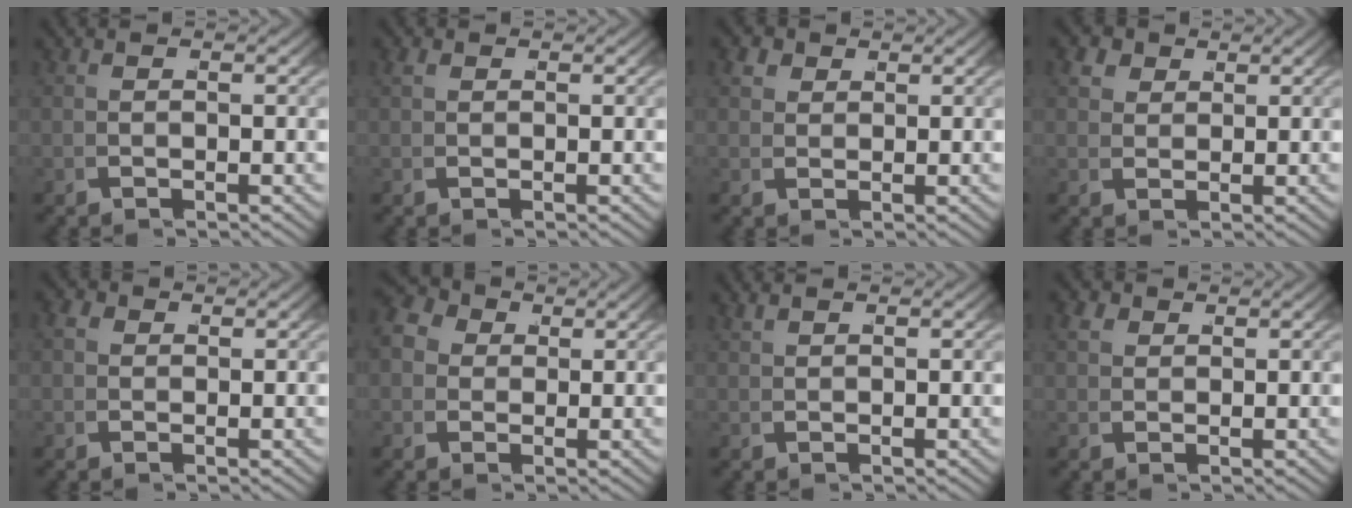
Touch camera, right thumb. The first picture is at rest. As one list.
[{"total": 0.9, "force": [0.4, 0.7, 0.3], "torque": [-0.007, -0.002, 0.010]}, {"total": 2.6, "force": [1.5, 2.0, 0.8], "torque": [-0.027, -0.005, 0.031]}, {"total": 3.3, "force": [1.8, 2.5, 1.1], "torque": [-0.035, -0.005, 0.038]}, {"total": 1.7, "force": [0.5, 1.5, 0.5], "torque": [-0.014, 0.000, 0.006]}, {"total": 7.2, "force": [2.0, 6.1, 3.4], "torque": [-0.070, 0.005, 0.021]}, {"total": 0.9, "force": [0.9, 0.2, 0.3], "torque": [-0.005, 0.000, 0.023]}, {"total": 2.0, "force": [1.3, 1.5, 0.6], "torque": [-0.020, -0.003, 0.029]}]